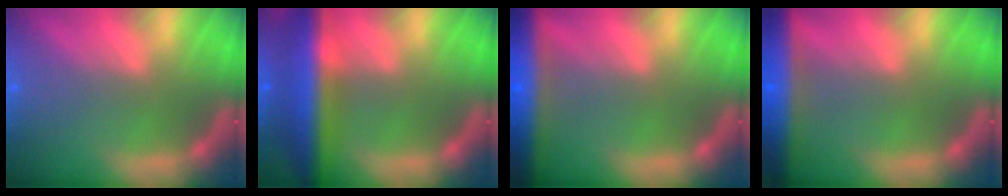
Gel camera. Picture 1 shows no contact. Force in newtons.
{"total": 8.9}
{"total": 9.5}
{"total": 8.0}